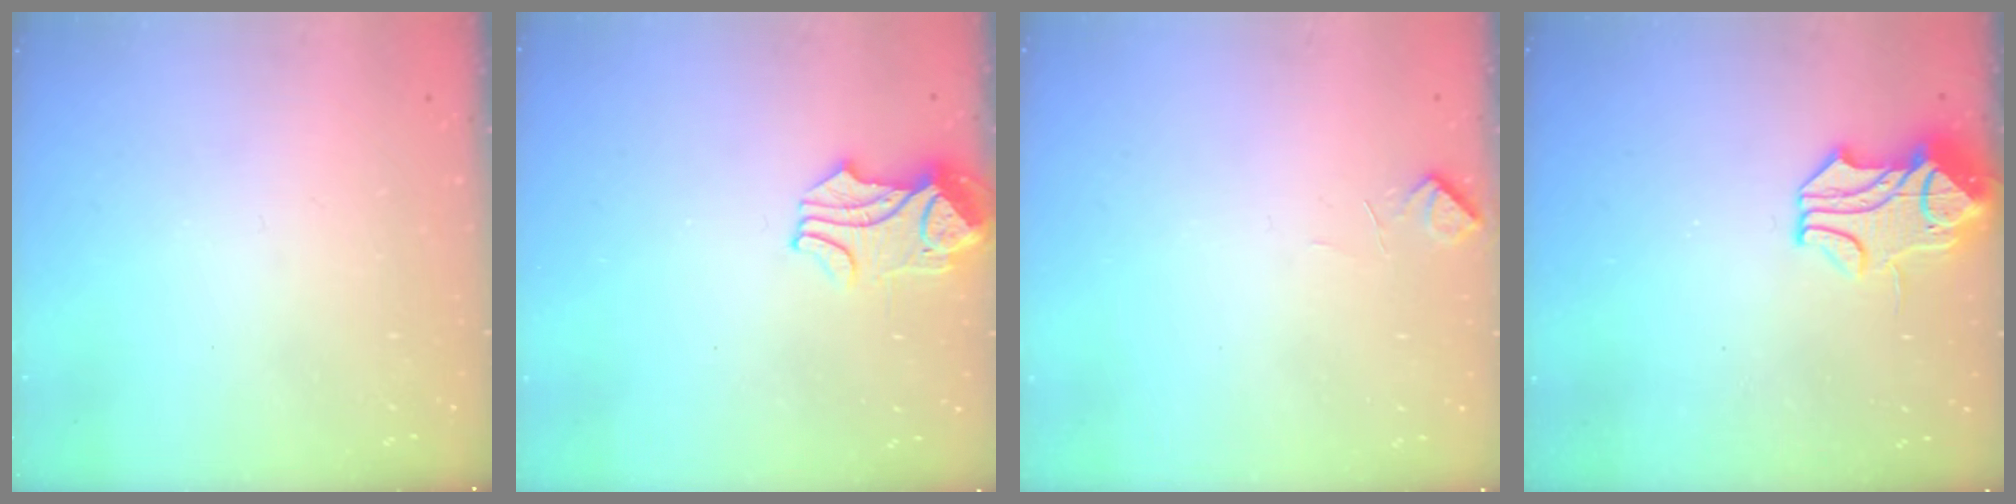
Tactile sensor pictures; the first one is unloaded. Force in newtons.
{"total": 1.6, "press": 1.1, "slide": 1.1}
{"total": 2.2, "press": 2.0, "slide": 0.9}
{"total": 2.0, "press": 1.2, "slide": 1.5}